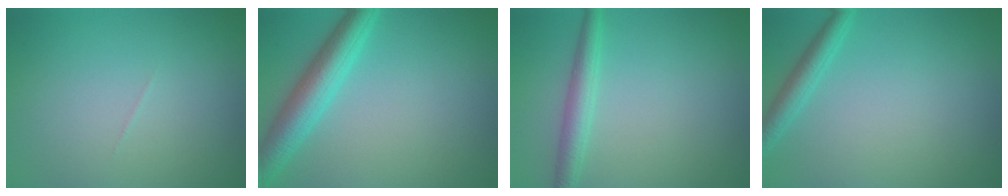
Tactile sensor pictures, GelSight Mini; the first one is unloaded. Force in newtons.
{"total": 4.8, "press": 4.8, "slide": 0.1}
{"total": 2.4, "press": 2.4, "slide": 0.1}
{"total": 2.1, "press": 2.1, "slide": 0.1}